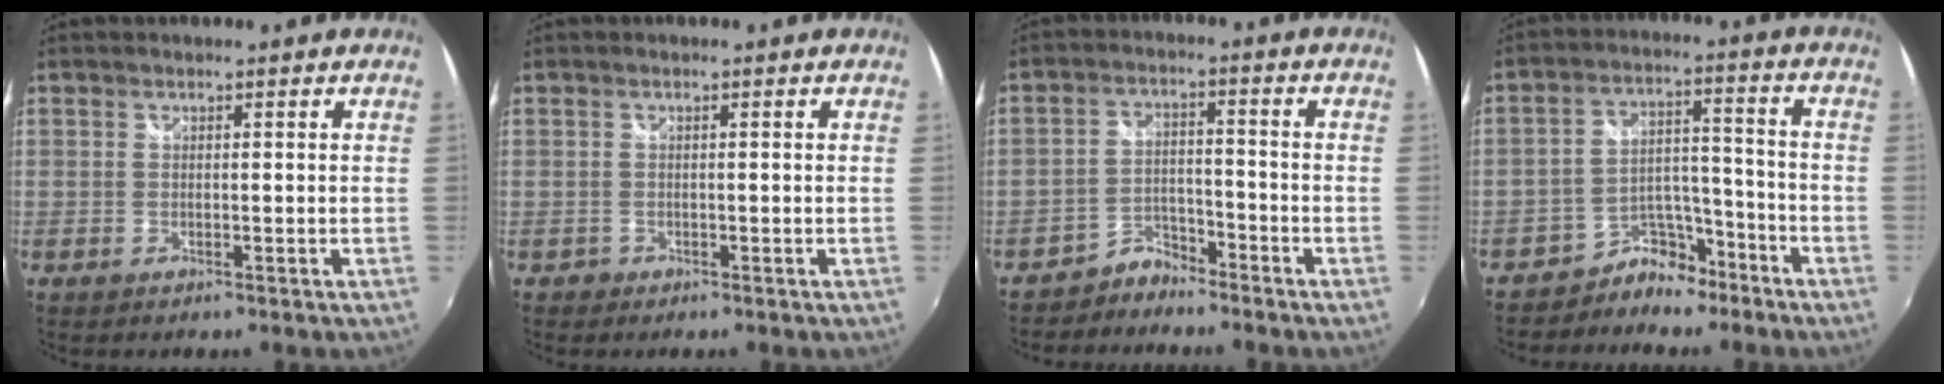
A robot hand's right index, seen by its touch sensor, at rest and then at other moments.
{"total": 1.0, "force": [-0.6, 0.8, -0.1], "torque": [-0.001, 0.000, -0.008]}
{"total": 4.3, "force": [-4.0, 1.7, -0.1], "torque": [0.000, 0.015, -0.070]}
{"total": 7.7, "force": [-6.3, 4.1, 1.6], "torque": [-0.020, 0.036, -0.104]}